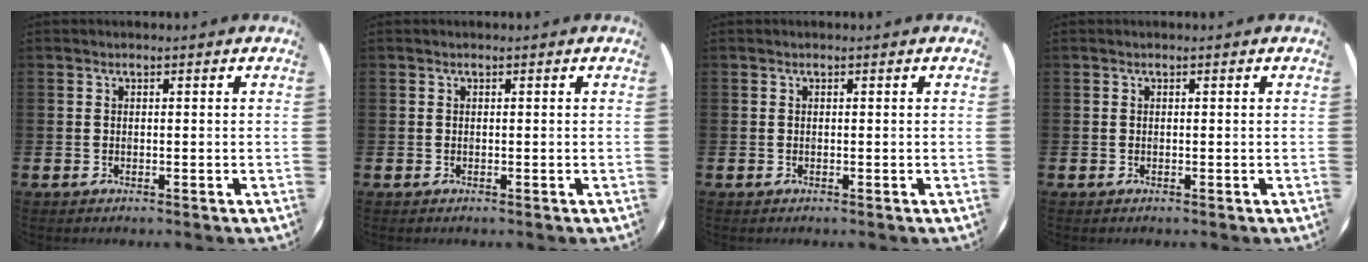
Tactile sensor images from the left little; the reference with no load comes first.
{"total": 0.0}
{"total": 0.0}
{"total": 0.0}